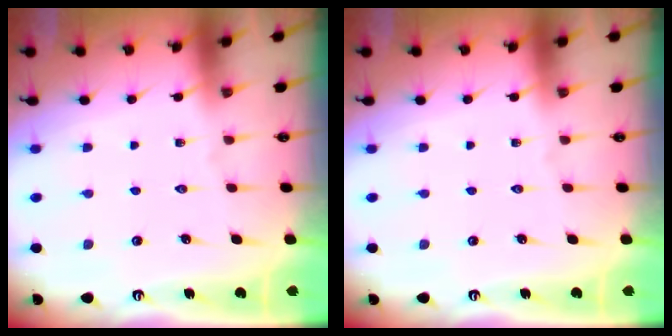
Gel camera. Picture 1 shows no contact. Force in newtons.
{"total": 0.0}